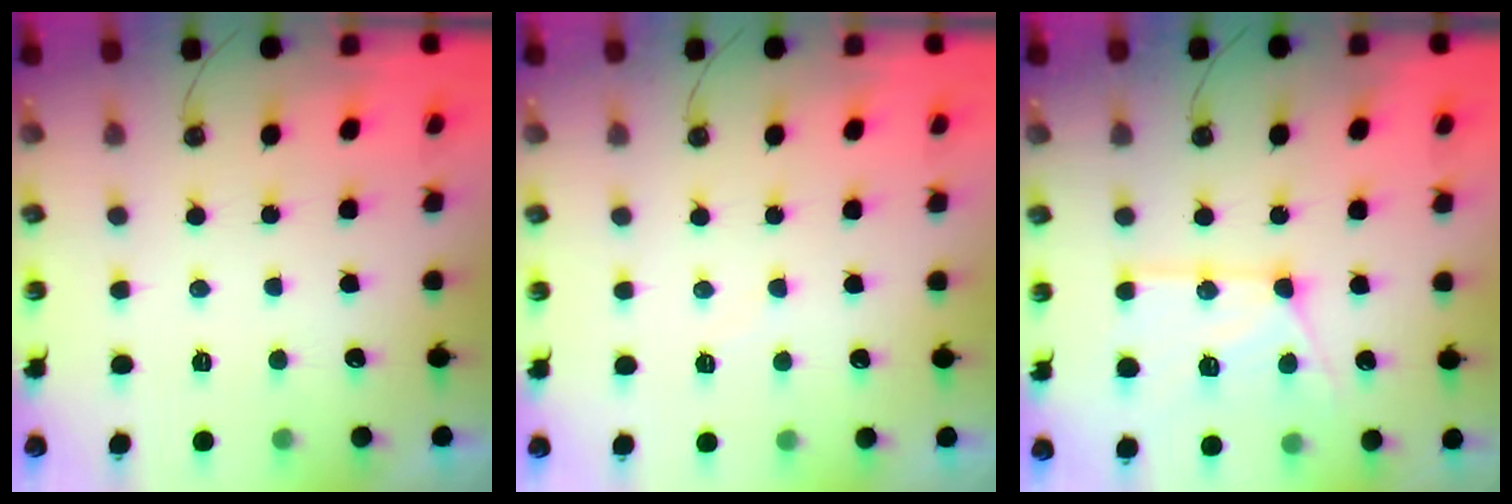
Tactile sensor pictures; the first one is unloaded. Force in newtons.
{"total": 4.6, "press": 4.6, "slide": 0.6}
{"total": 15.7, "press": 15.6, "slide": 2.0}